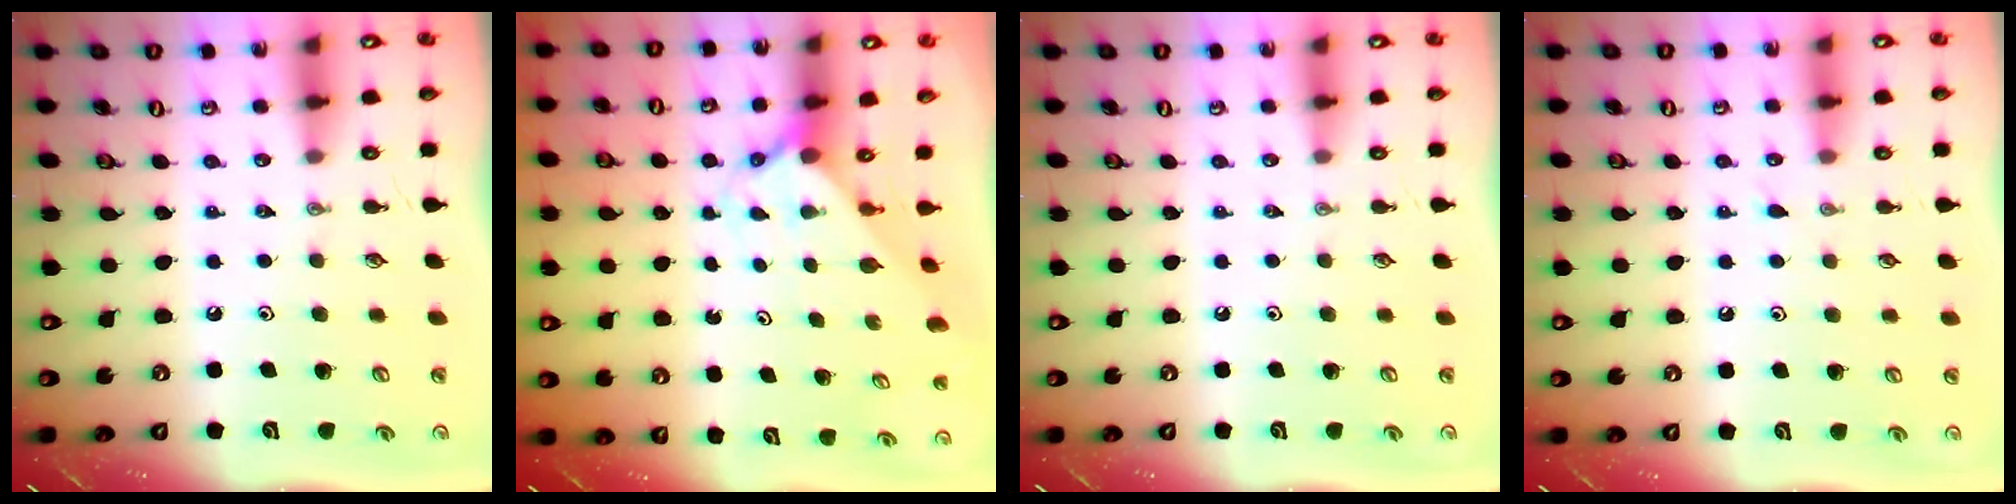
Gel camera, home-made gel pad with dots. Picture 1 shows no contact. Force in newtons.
{"total": 1.2, "press": 1.2, "slide": 0.1}
{"total": 0.0}
{"total": 3.5, "press": 3.5, "slide": 0.4}